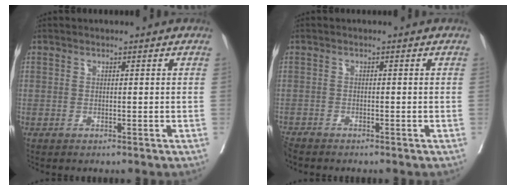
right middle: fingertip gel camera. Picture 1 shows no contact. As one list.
[{"total": 2.4, "force": [-2.3, -0.1, 0.4], "torque": [-0.009, -0.010, -0.047]}]